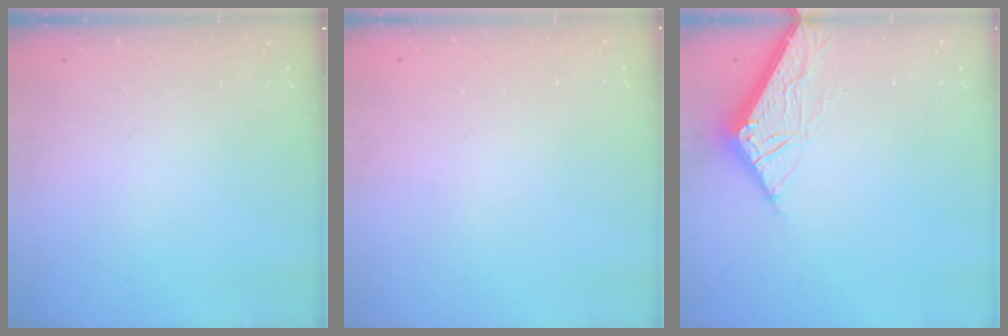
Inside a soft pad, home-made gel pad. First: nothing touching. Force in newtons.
{"total": 0.0}
{"total": 6.8, "press": 6.8, "slide": 0.7}